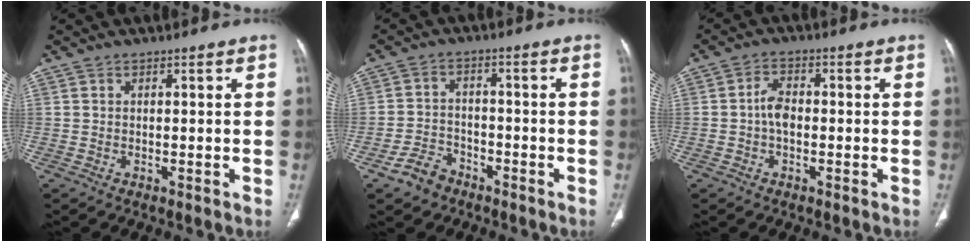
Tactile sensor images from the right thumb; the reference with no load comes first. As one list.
[{"total": 5.7, "force": [-3.9, 3.8, 1.7], "torque": [-0.025, 0.026, -0.068]}, {"total": 3.7, "force": [-0.6, 2.3, 2.8], "torque": [-0.043, 0.013, -0.018]}]